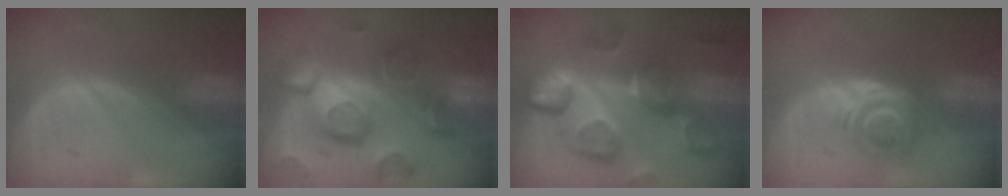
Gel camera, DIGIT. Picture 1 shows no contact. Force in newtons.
{"total": 12.4, "press": 10.7, "slide": 6.2}
{"total": 13.0, "press": 11.4, "slide": 6.4}
{"total": 6.1, "press": 5.0, "slide": 3.4}